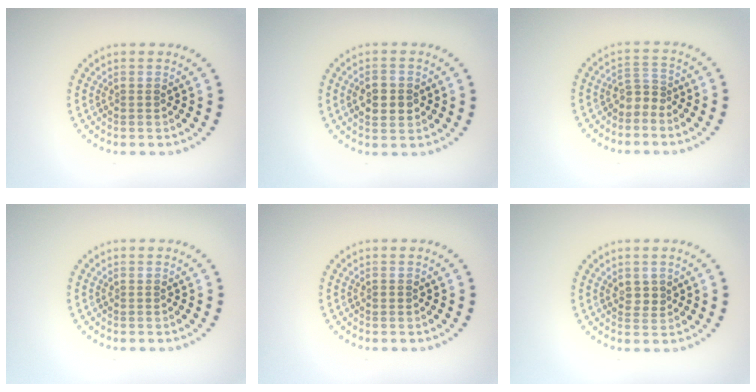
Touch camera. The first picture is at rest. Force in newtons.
{"total": 3.0, "press": 3.0, "slide": 0.0}
{"total": 1.8, "press": 1.1, "slide": 1.4}
{"total": 0.0}
{"total": 0.6, "press": 0.6, "slide": 0.1}
{"total": 1.4, "press": 1.2, "slide": 0.6}